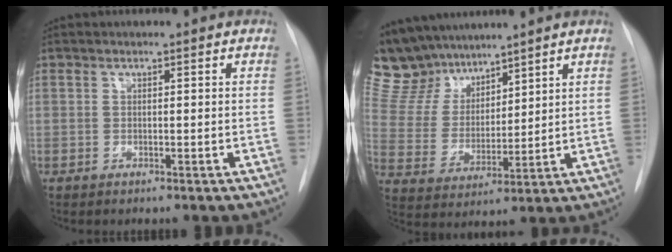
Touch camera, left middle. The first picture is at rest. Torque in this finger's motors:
{"motor_torque": [0.67, -0.83, -0.02, -0.10]}